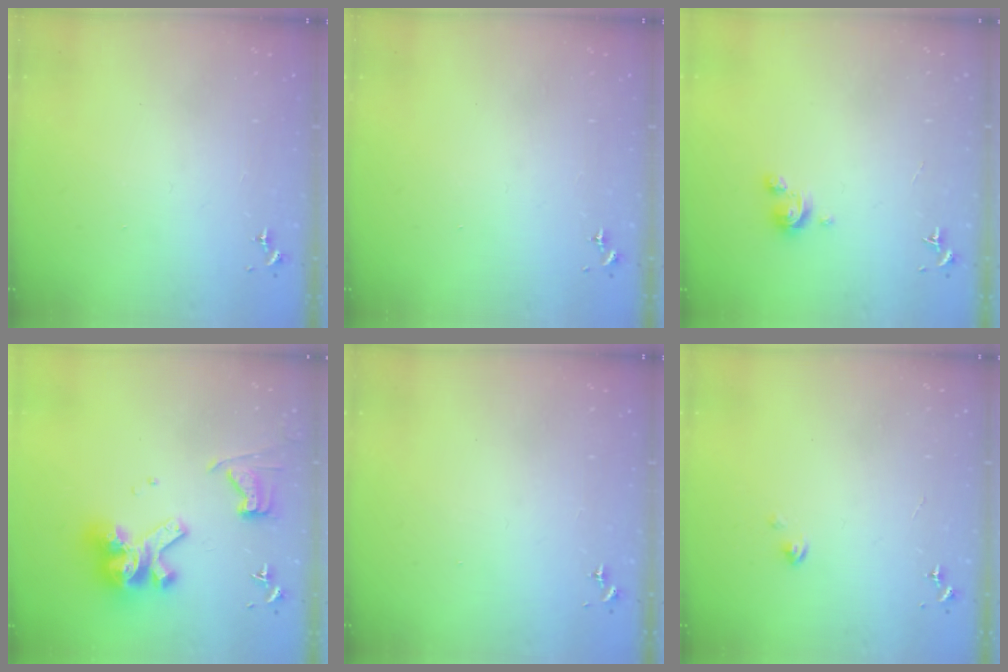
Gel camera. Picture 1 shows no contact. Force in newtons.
{"total": 0.0}
{"total": 3.1, "press": 3.1, "slide": 0.3}
{"total": 15.0, "press": 14.9, "slide": 1.8}
{"total": 0.0}
{"total": 2.5, "press": 2.4, "slide": 0.2}